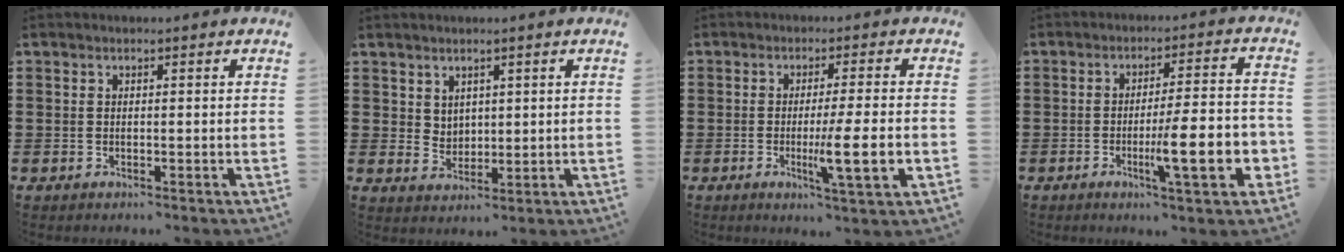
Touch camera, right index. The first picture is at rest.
{"total": 3.0, "force": [2.3, 1.9, 0.4], "torque": [-0.017, 0.002, 0.044]}
{"total": 8.0, "force": [-1.8, 0.1, 7.8], "torque": [-0.126, -0.022, -0.033]}
{"total": 12.0, "force": [-3.5, 2.0, 11.3], "torque": [-0.170, -0.010, -0.060]}